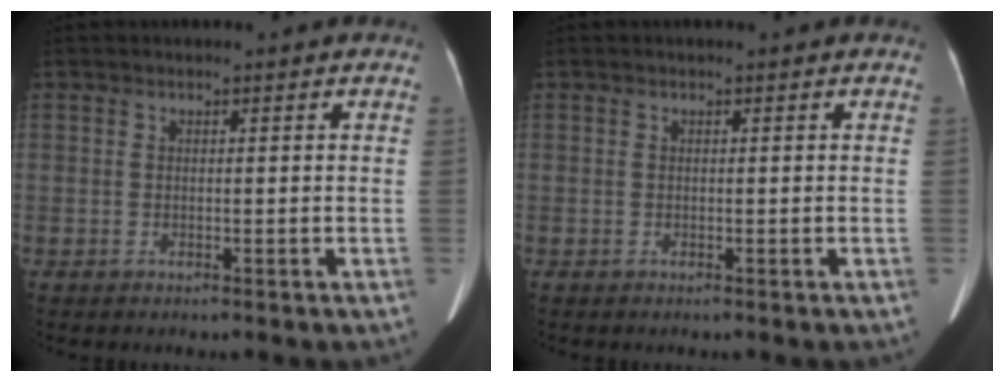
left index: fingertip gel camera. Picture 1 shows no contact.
{"total": 0.0}